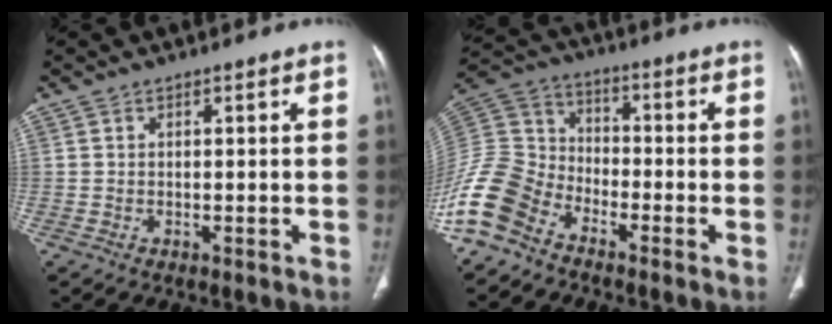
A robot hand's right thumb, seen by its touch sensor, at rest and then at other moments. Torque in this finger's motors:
{"motor_torque": [1.78, 0.64, 1.07, -1.70, 0.13]}